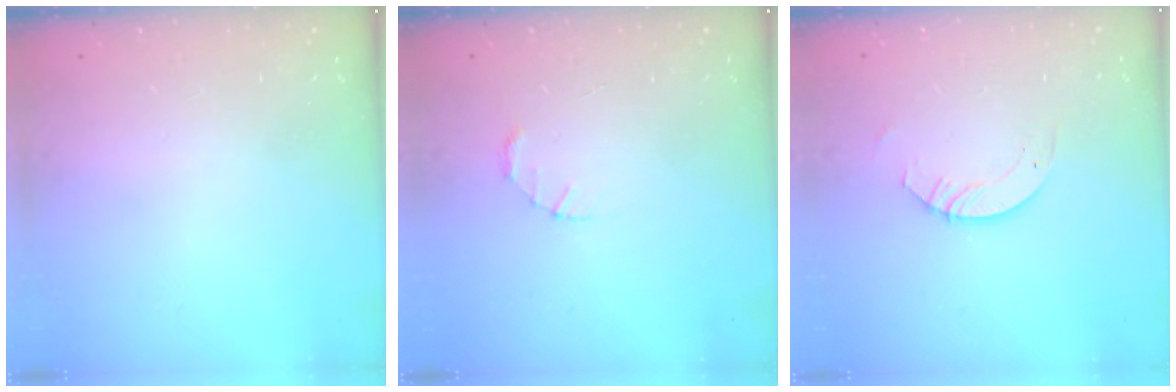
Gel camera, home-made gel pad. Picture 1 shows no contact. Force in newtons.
{"total": 1.5, "press": 1.5, "slide": 0.3}
{"total": 3.7, "press": 3.7, "slide": 0.3}